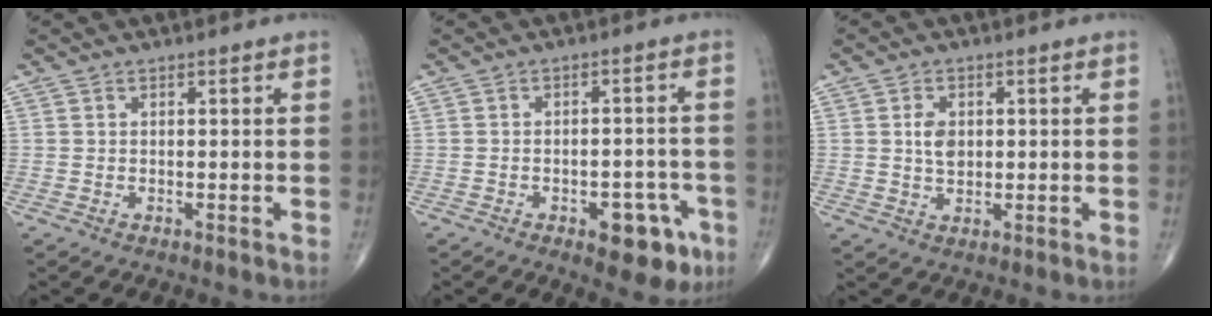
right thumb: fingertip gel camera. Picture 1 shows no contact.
{"total": 8.9, "force": [-4.3, 4.5, 6.4], "torque": [-0.054, 0.030, -0.047]}
{"total": 4.0, "force": [0.7, 2.7, 2.9], "torque": [-0.042, -0.005, 0.013]}